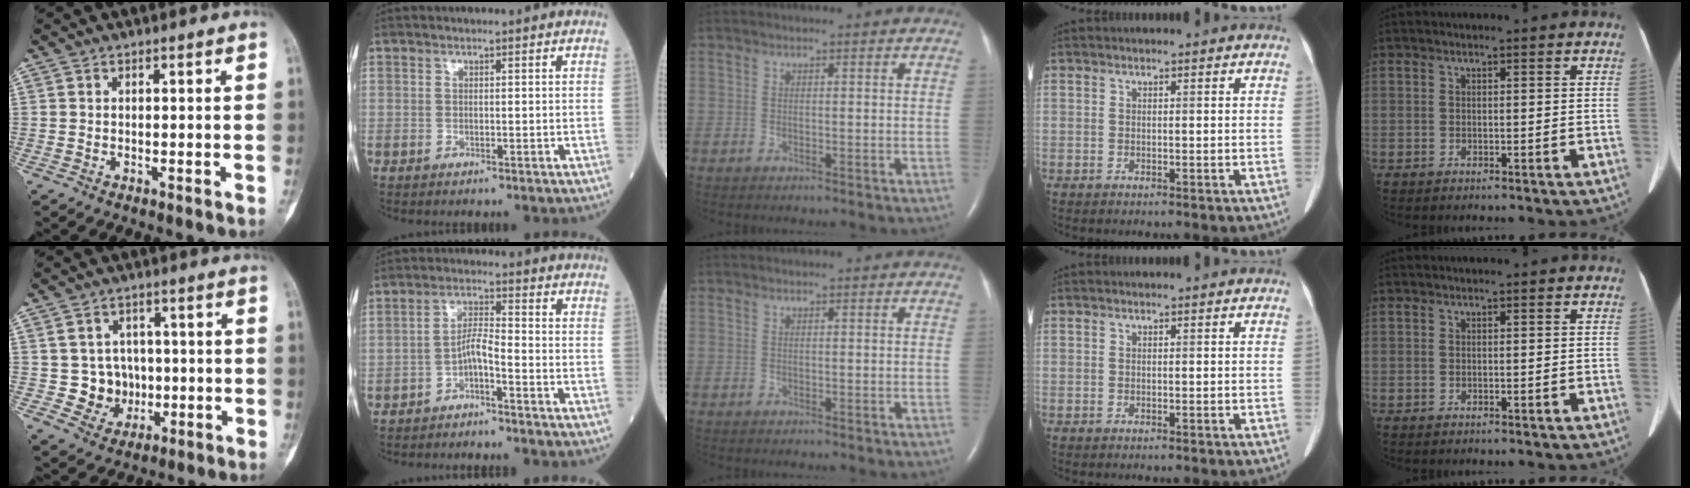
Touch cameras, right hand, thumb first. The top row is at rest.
{"thumb": {"total": 6.9, "force": [-0.4, 6.7, 1.9], "torque": [0.012, 0.015, 0.001]}, "index": {"total": 3.7, "force": [-2.2, 0.5, 2.9], "torque": [-0.055, 0.009, -0.043]}}